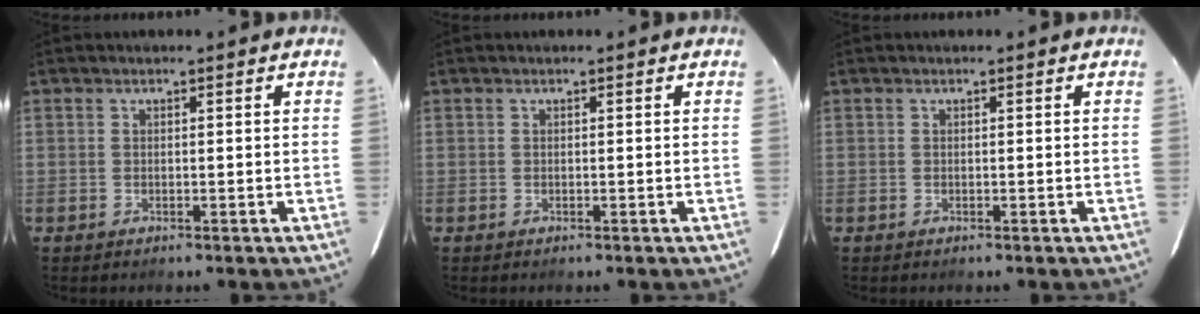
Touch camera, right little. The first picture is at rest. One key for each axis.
{"total": 0.0}
{"total": 0.0}